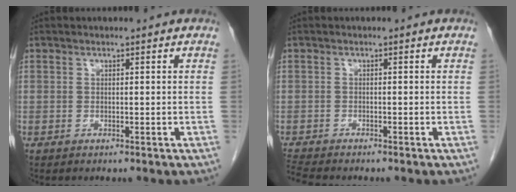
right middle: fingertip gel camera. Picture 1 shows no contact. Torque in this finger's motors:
{"motor_torque": [0.36, -0.22, 0.00, 0.01]}